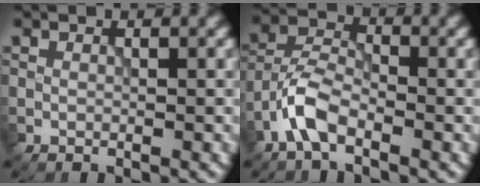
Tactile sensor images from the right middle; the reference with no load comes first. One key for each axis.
{"total": 3.9, "fx": -2.4, "fy": 1.6, "fz": 2.6, "tx": -0.048, "ty": 0.012, "tz": -0.059}